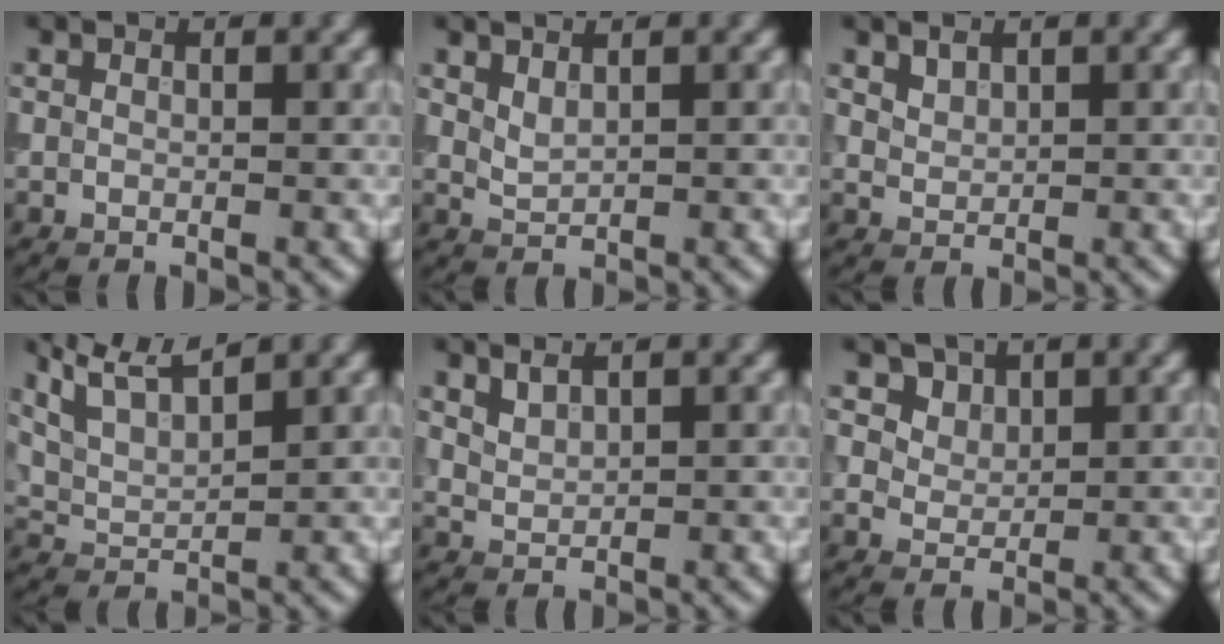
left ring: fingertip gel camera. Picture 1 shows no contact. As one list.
[{"total": 1.2, "force": [0.8, 0.5, 0.7], "torque": [-0.019, -0.001, 0.023]}, {"total": 1.2, "force": [0.9, 0.7, 0.4], "torque": [-0.010, -0.001, 0.023]}, {"total": 5.1, "force": [4.1, 1.2, 2.8], "torque": [-0.064, 0.019, 0.072]}, {"total": 1.4, "force": [1.2, 0.5, 0.6], "torque": [-0.016, -0.003, 0.029]}, {"total": 4.1, "force": [2.6, 2.7, 1.6], "torque": [-0.056, -0.016, 0.059]}]